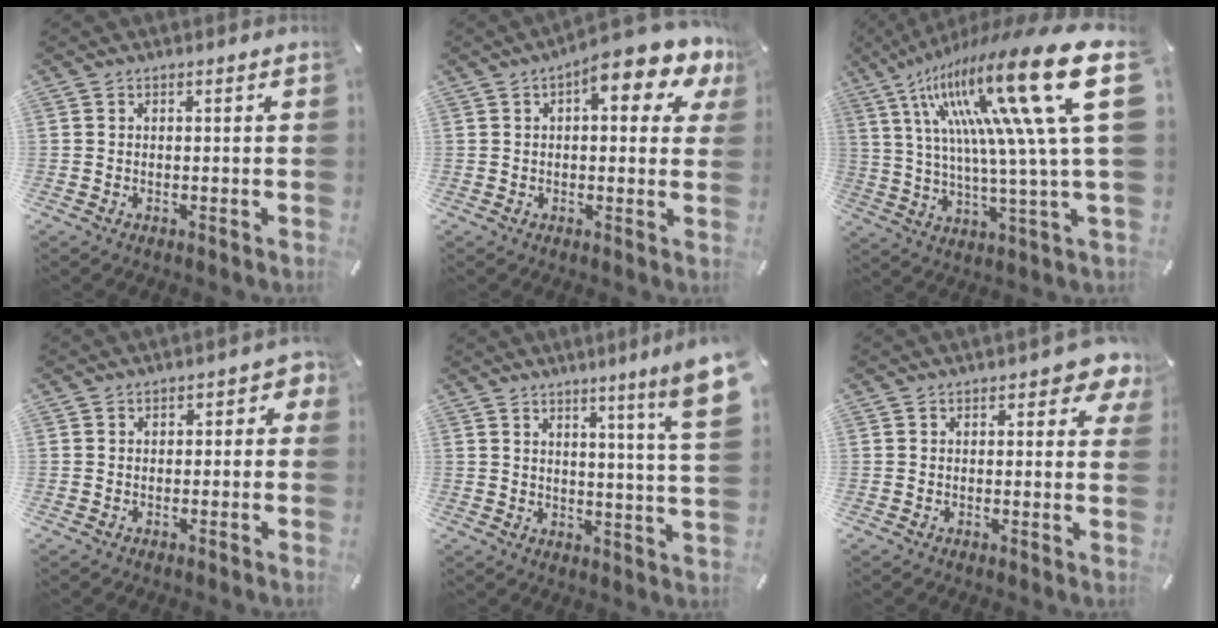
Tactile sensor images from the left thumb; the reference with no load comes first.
{"total": 10.8, "force": [5.4, 4.2, 8.4], "torque": [-0.107, -0.033, 0.084]}
{"total": 33.9, "force": [12.8, 6.4, 30.7], "torque": [-0.534, -0.103, 0.198]}
{"total": 2.4, "force": [-0.6, 1.8, 1.5], "torque": [-0.020, 0.008, -0.016]}
{"total": 10.1, "force": [5.8, -0.2, 8.3], "torque": [-0.129, -0.038, 0.090]}
{"total": 5.0, "force": [2.4, 2.4, 3.7], "torque": [-0.039, -0.009, 0.034]}